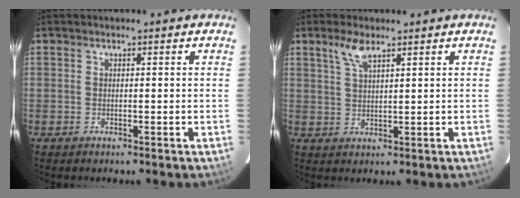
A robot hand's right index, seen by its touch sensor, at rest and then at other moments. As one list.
[{"total": 4.0, "force": [2.8, 1.0, 2.7], "torque": [-0.055, 0.005, 0.057]}]